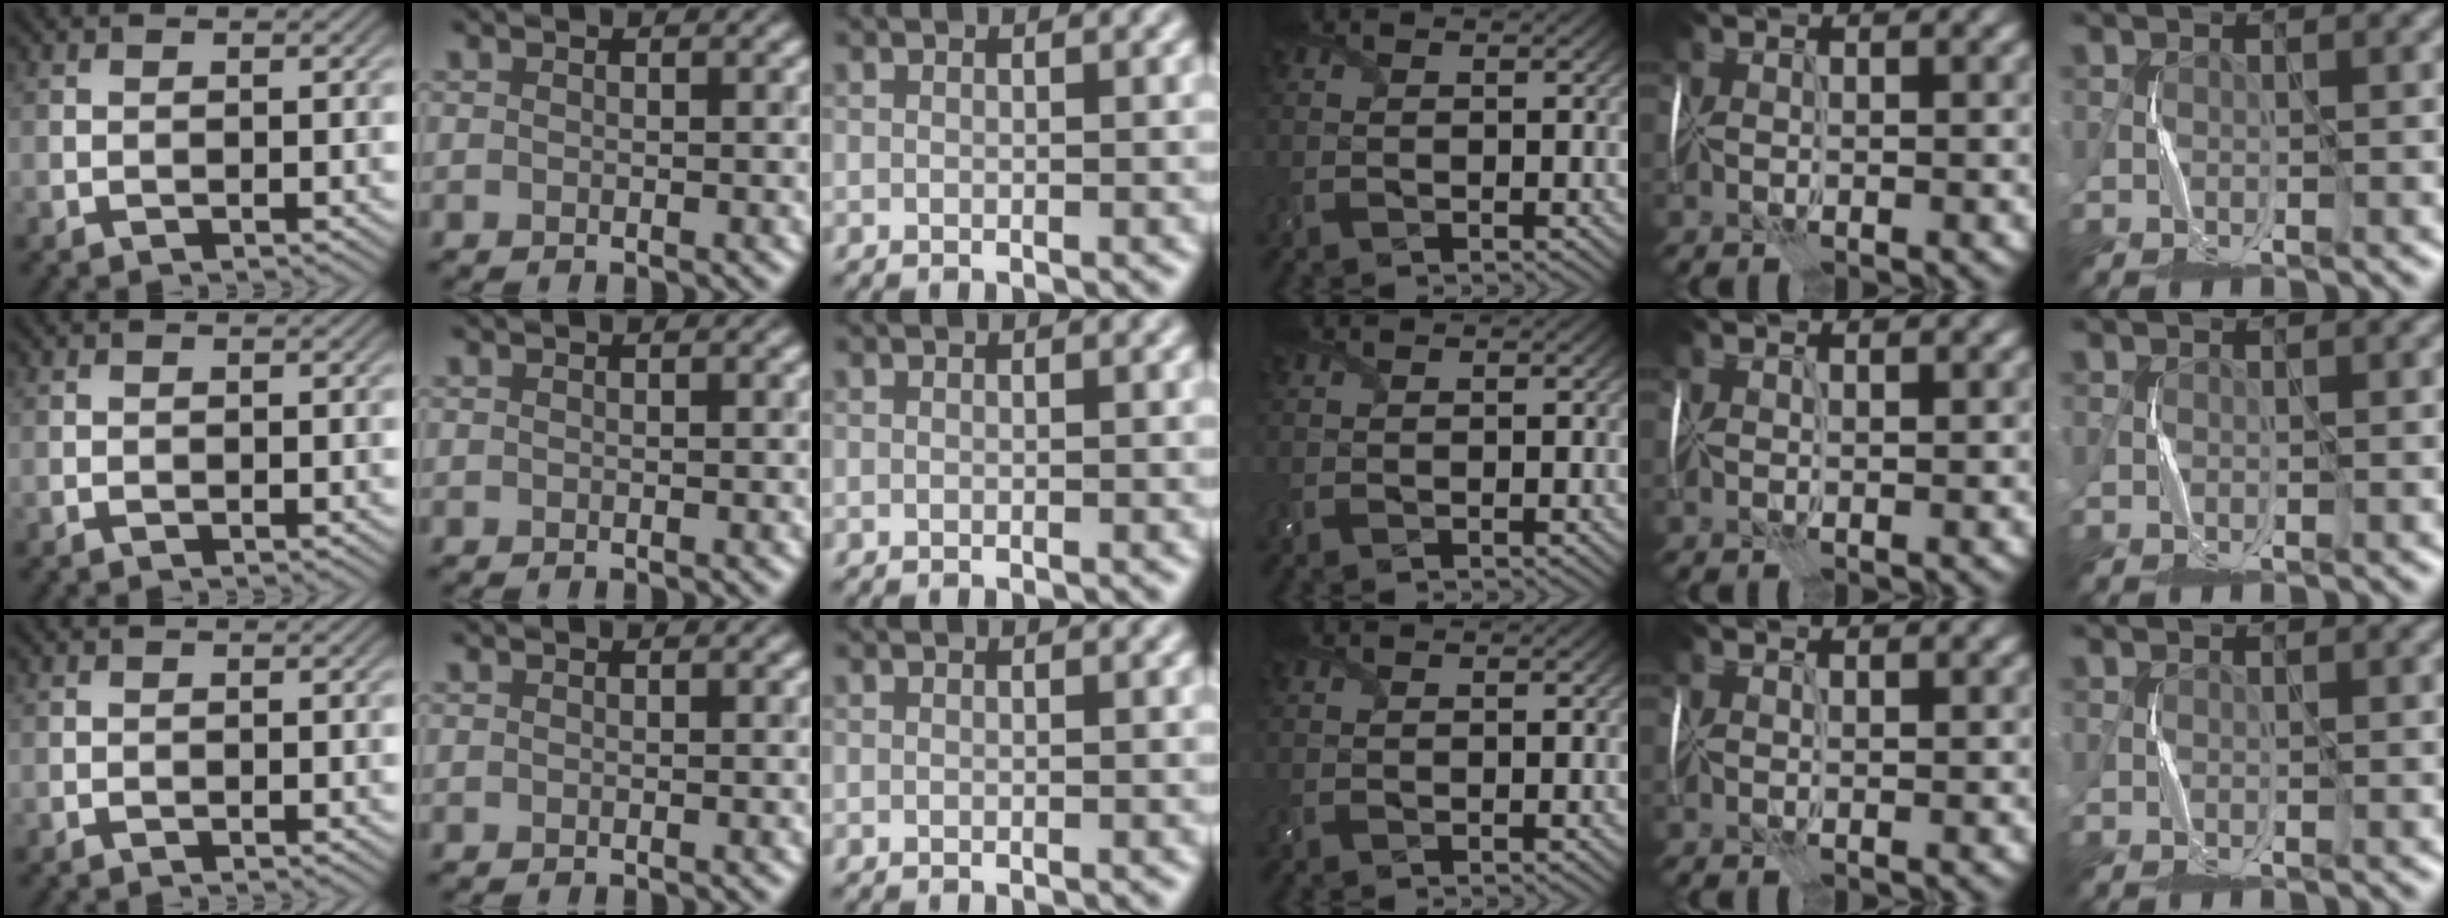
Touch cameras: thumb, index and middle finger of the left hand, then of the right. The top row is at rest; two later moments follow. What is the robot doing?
{"motion": "fold", "object": "tissue"}